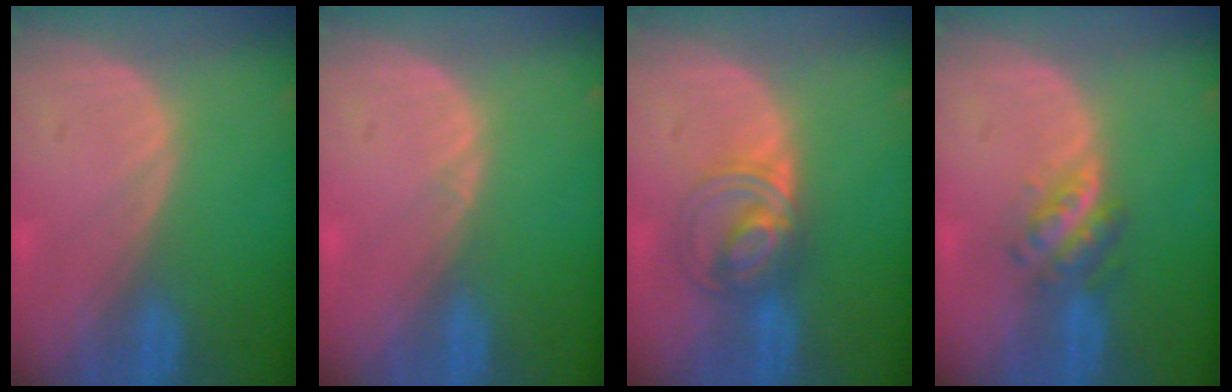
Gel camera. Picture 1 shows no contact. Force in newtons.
{"total": 0.5, "press": 0.4, "slide": 0.4}
{"total": 5.8, "press": 5.8, "slide": 0.3}
{"total": 4.9, "press": 4.5, "slide": 2.1}